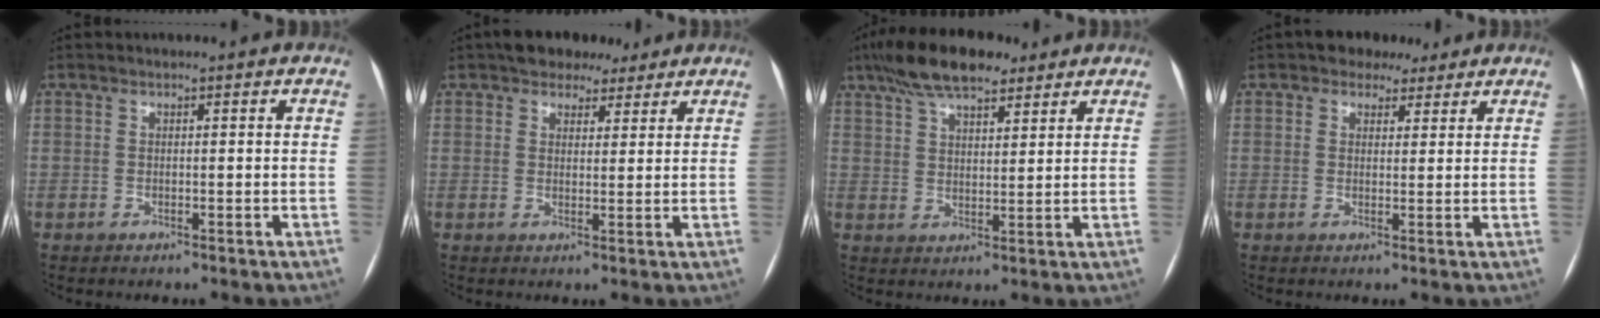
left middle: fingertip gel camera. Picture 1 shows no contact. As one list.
[{"total": 6.0, "force": [4.6, 3.3, 1.9], "torque": [-0.021, 0.016, 0.070]}, {"total": 11.4, "force": [8.3, 3.8, 6.8], "torque": [-0.131, 0.029, 0.146]}, {"total": 4.1, "force": [2.9, 2.7, 1.1], "torque": [-0.011, 0.013, 0.041]}]